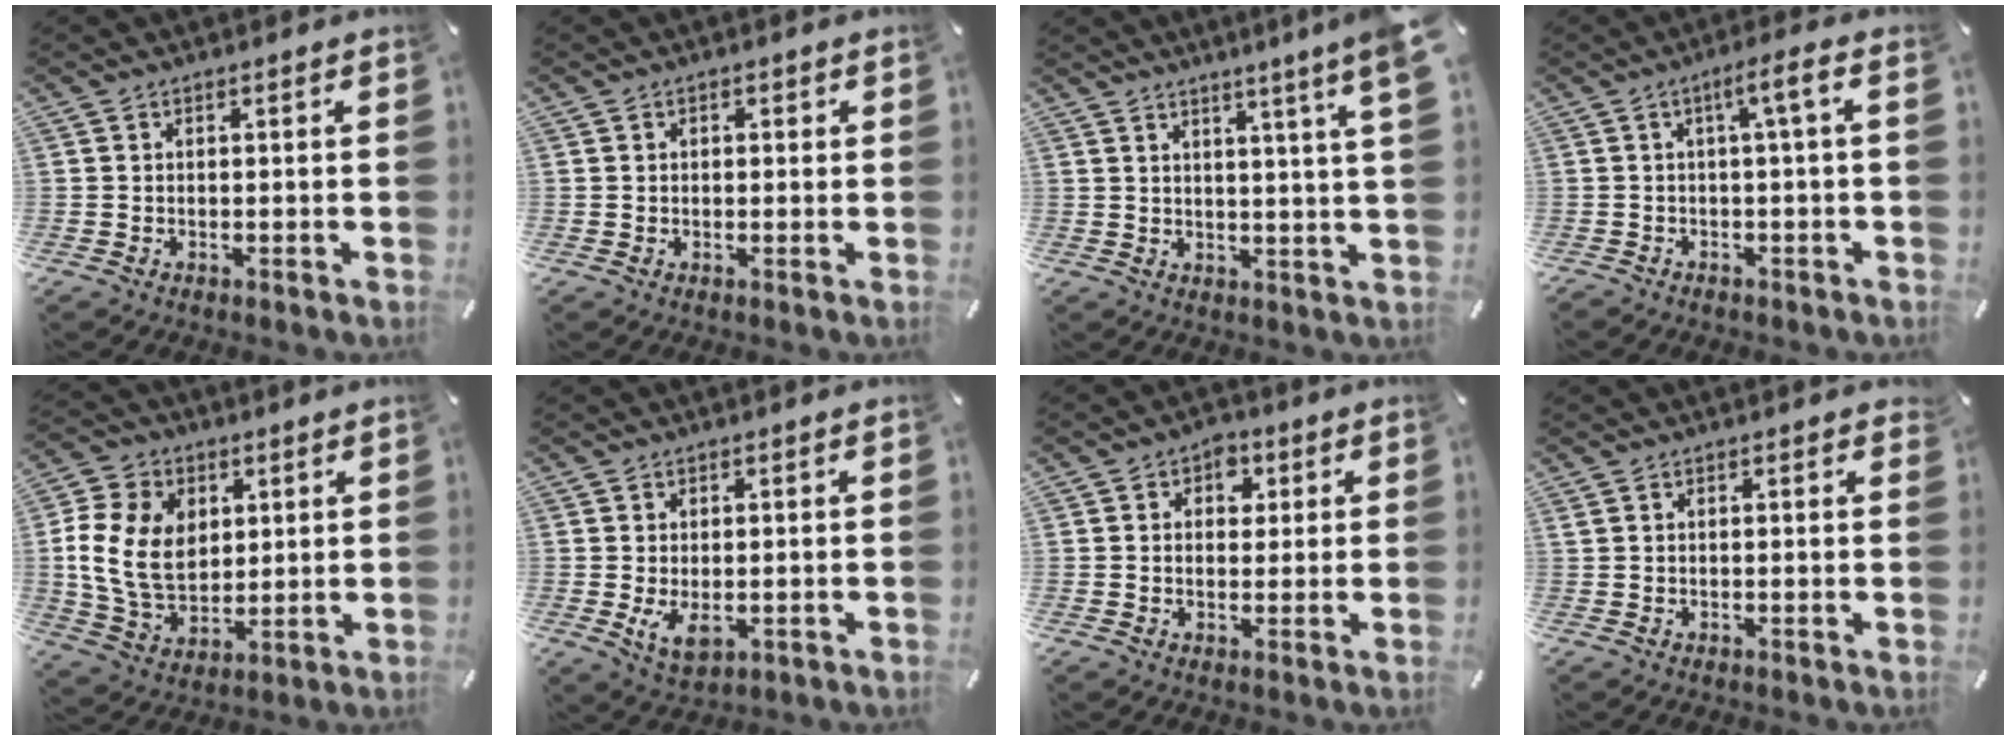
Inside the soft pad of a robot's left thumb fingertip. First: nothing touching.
{"total": 1.0, "force": [0.1, 0.9, 0.3], "torque": [-0.006, 0.006, 0.000]}
{"total": 7.3, "force": [4.5, -0.6, 5.8], "torque": [-0.089, -0.031, 0.069]}
{"total": 5.5, "force": [0.1, 0.7, 5.4], "torque": [-0.104, 0.007, -0.004]}
{"total": 14.2, "force": [2.2, 11.0, 8.8], "torque": [-0.197, 0.011, 0.040]}
{"total": 4.9, "force": [-0.5, 3.0, 3.8], "torque": [-0.076, -0.011, -0.014]}
{"total": 5.0, "force": [2.2, 3.7, 2.6], "torque": [-0.020, -0.006, 0.030]}
{"total": 0.9, "force": [0.6, 0.2, 0.6], "torque": [-0.013, 0.000, 0.010]}